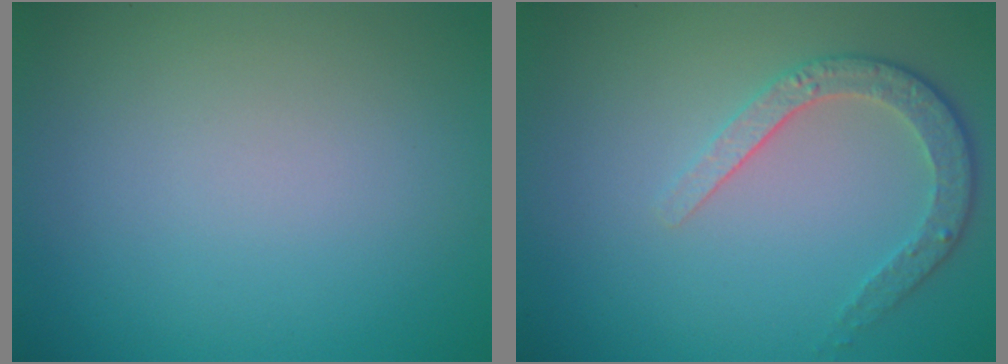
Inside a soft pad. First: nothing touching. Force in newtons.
{"total": 2.9, "press": 2.5, "slide": 1.6}